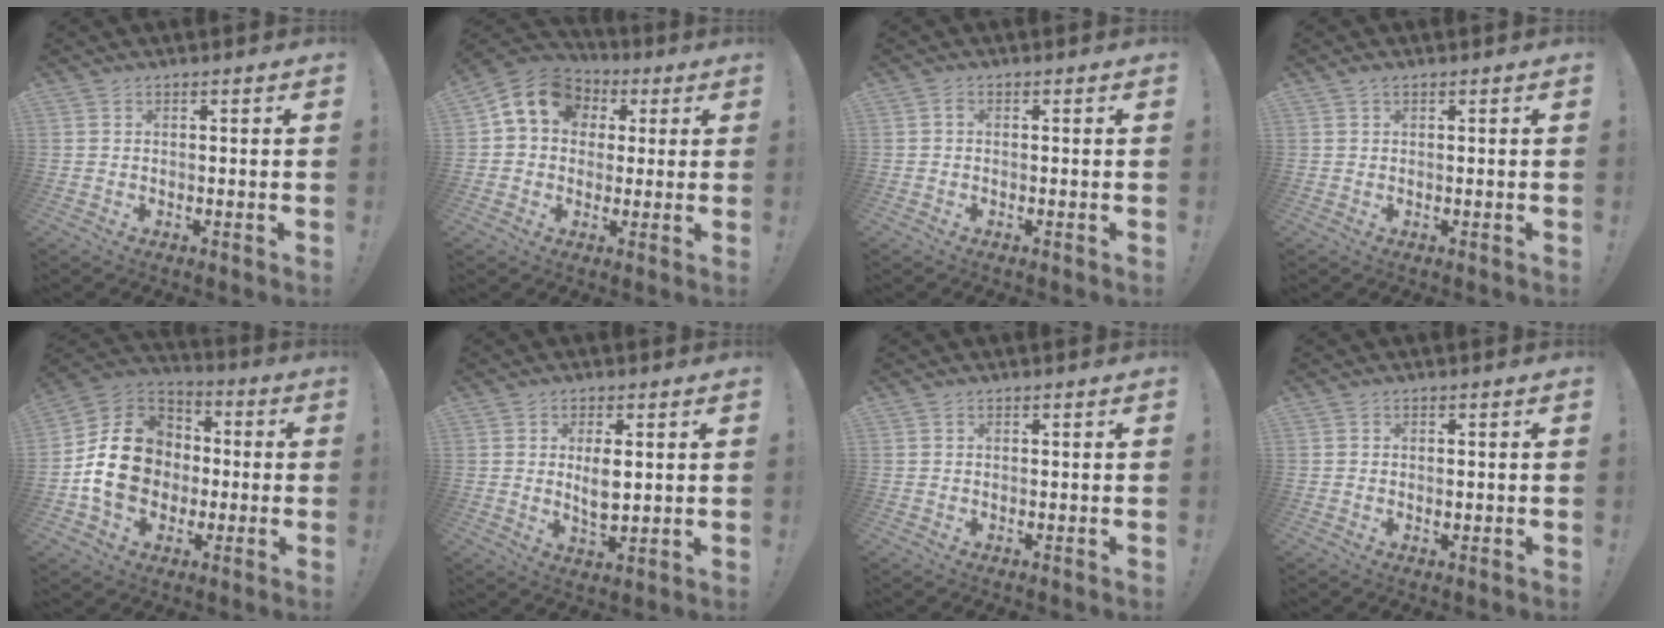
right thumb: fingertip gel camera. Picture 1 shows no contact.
{"total": 11.5, "force": [3.4, 9.3, 5.7], "torque": [-0.083, -0.004, 0.070]}
{"total": 0.7, "force": [-0.4, 0.3, 0.5], "torque": [-0.011, 0.002, -0.006]}
{"total": 1.1, "force": [0.8, 0.5, 0.6], "torque": [-0.004, -0.001, 0.013]}
{"total": 18.1, "force": [-1.6, 14.9, 10.1], "torque": [-0.158, 0.025, -0.018]}
{"total": 5.7, "force": [1.3, 2.9, 4.8], "torque": [-0.064, -0.014, 0.015]}
{"total": 0.0}
{"total": 0.7, "force": [0.0, 0.6, 0.3], "torque": [0.002, -0.002, -0.002]}